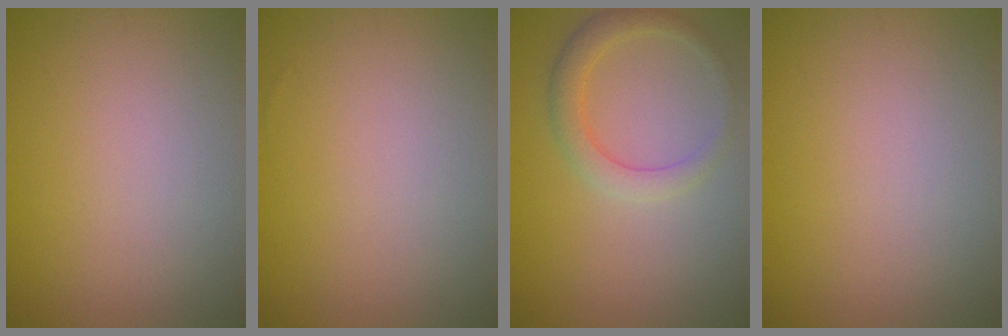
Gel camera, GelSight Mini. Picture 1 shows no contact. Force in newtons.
{"total": 0.0}
{"total": 2.6, "press": 2.6, "slide": 0.2}
{"total": 0.0}